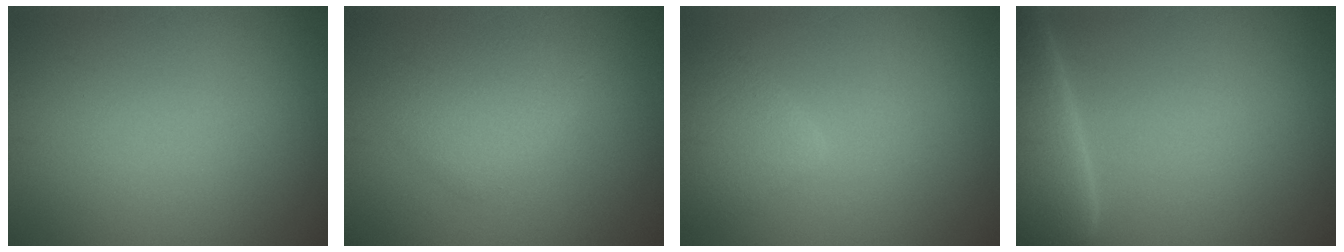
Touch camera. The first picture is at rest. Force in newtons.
{"total": 2.7, "press": 2.7, "slide": 0.0}
{"total": 2.7, "press": 2.7, "slide": 0.3}
{"total": 7.6, "press": 7.5, "slide": 1.2}